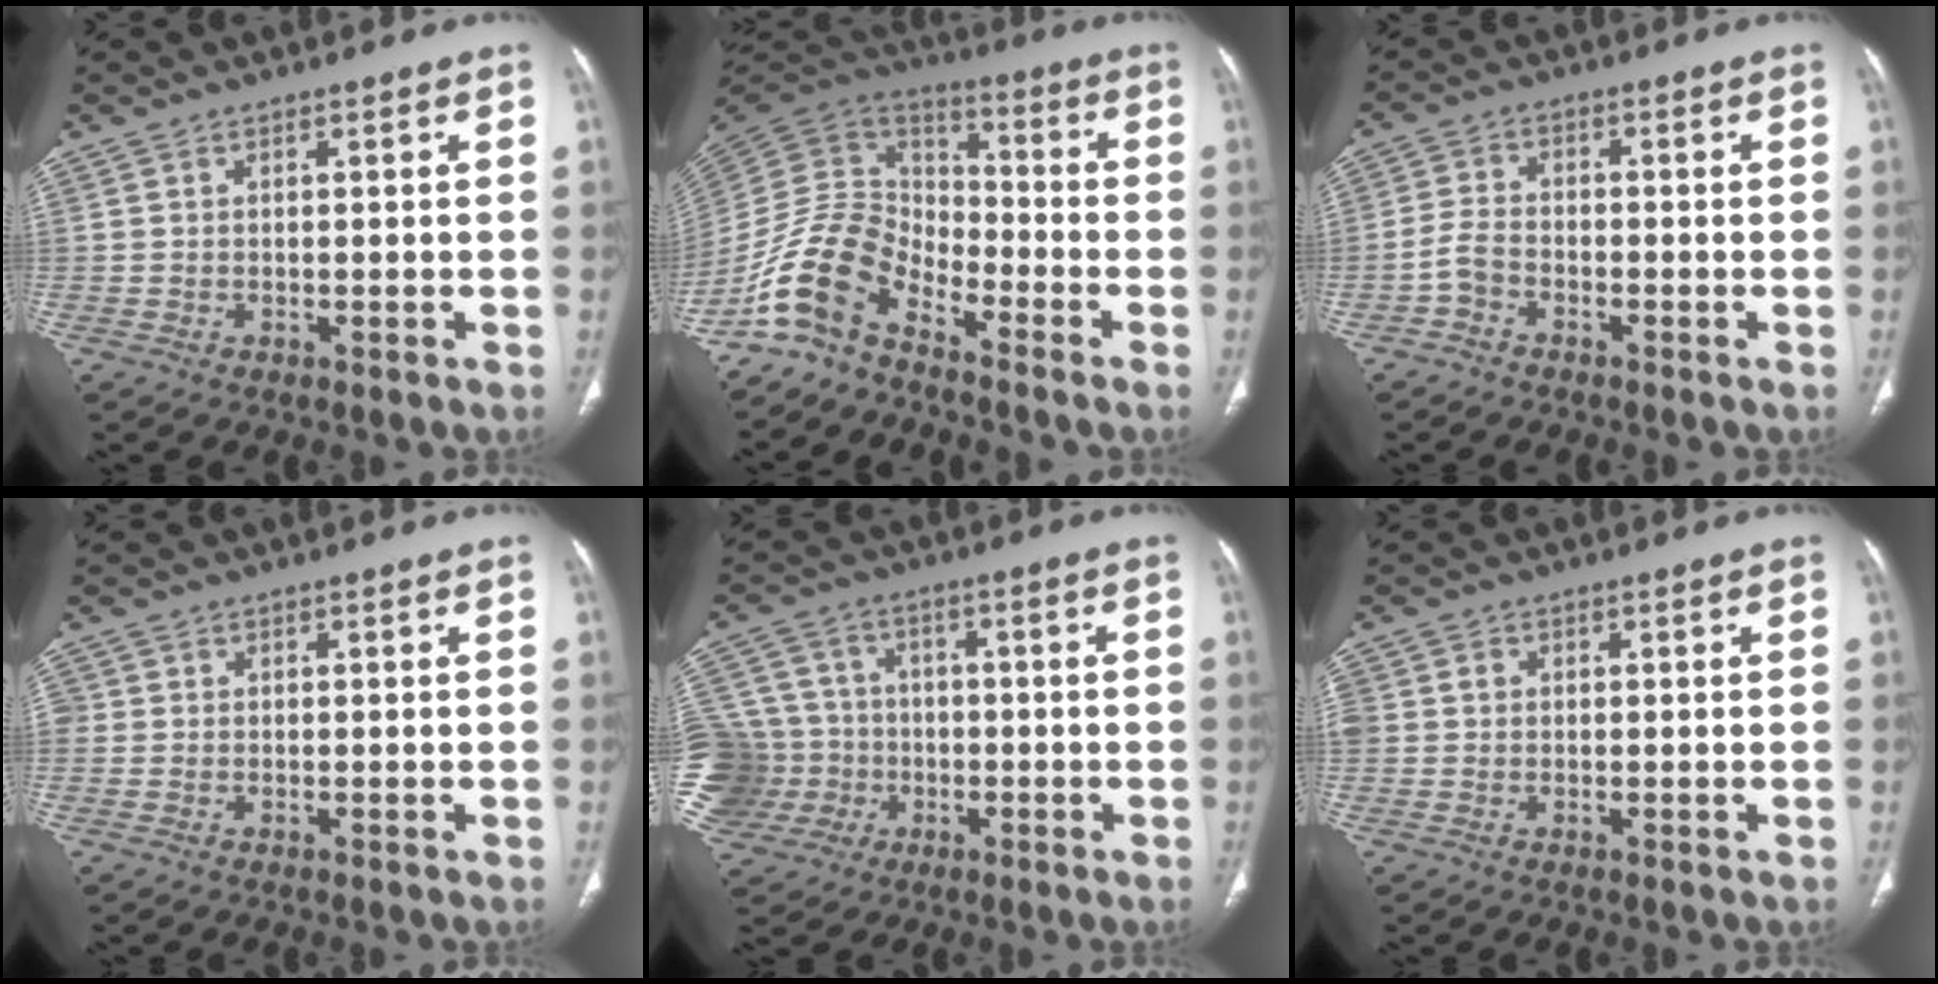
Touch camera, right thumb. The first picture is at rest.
{"total": 12.5, "force": [-8.9, 6.4, 6.0], "torque": [-0.109, 0.085, -0.189]}
{"total": 3.5, "force": [-2.1, 2.2, 1.8], "torque": [-0.039, 0.017, -0.044]}
{"total": 1.0, "force": [0.0, 0.9, 0.3], "torque": [0.000, 0.001, -0.001]}
{"total": 17.9, "force": [-3.1, 16.2, 6.8], "torque": [-0.167, 0.036, -0.044]}
{"total": 2.4, "force": [0.2, 2.2, 1.0], "torque": [-0.019, 0.010, 0.010]}